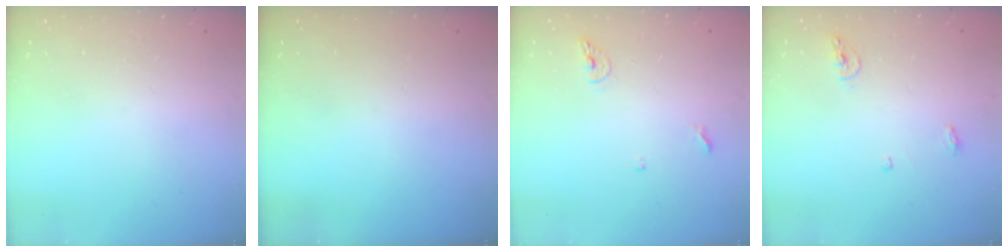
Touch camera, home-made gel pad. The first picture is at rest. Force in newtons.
{"total": 0.0}
{"total": 6.8, "press": 6.6, "slide": 1.2}
{"total": 4.8, "press": 4.7, "slide": 0.8}